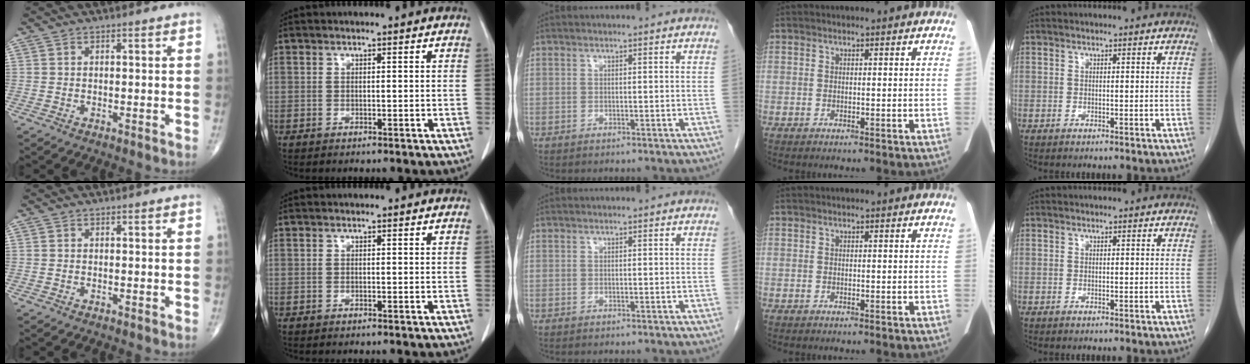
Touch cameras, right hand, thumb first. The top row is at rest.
{}